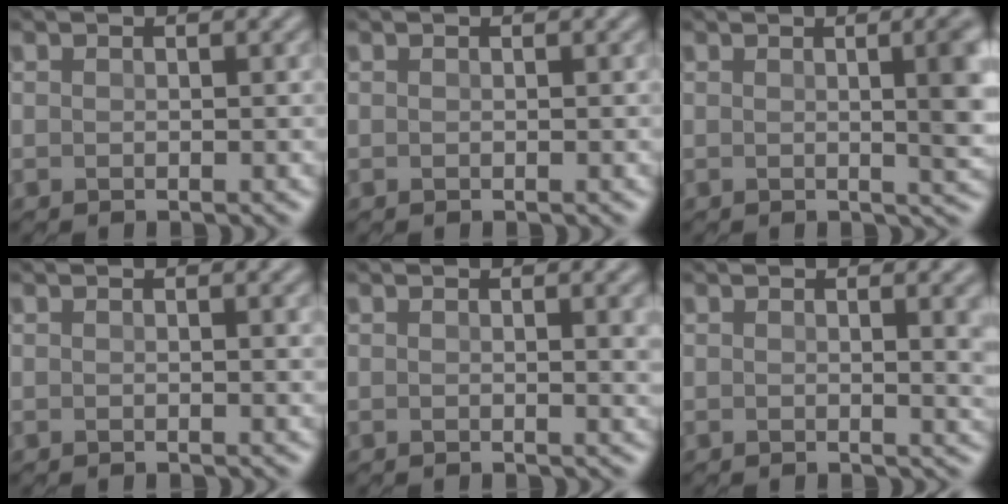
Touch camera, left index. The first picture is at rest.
{"total": 0.0}
{"total": 4.4, "force": [0.4, 1.4, 4.2], "torque": [-0.064, -0.002, 0.010]}
{"total": 0.5, "force": [0.3, 0.1, 0.5], "torque": [-0.011, 0.001, 0.005]}
{"total": 2.0, "force": [0.7, 0.9, 1.6], "torque": [-0.029, -0.002, 0.010]}
{"total": 3.2, "force": [0.6, 1.7, 2.6], "torque": [-0.036, -0.011, 0.018]}